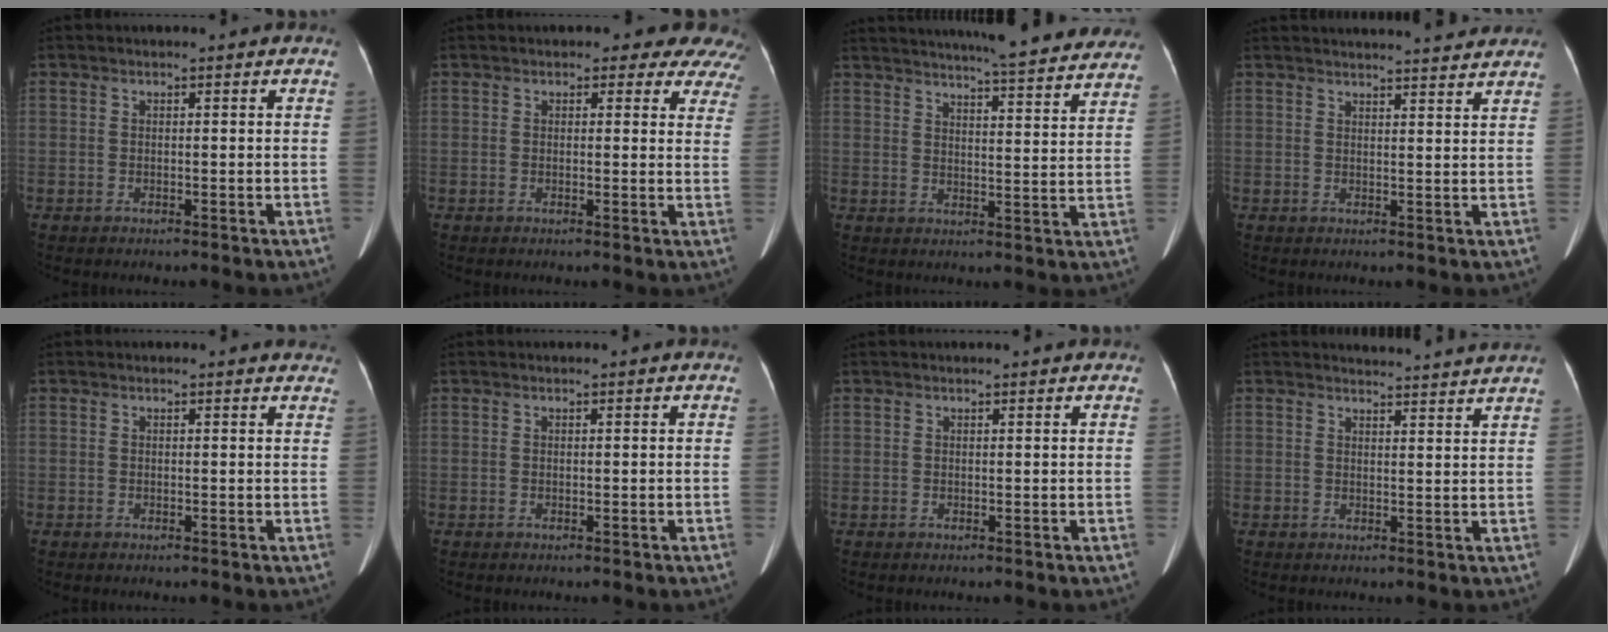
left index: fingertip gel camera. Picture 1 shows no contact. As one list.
[{"total": 10.2, "force": [9.2, 3.8, 1.8], "torque": [0.025, -0.024, 0.062]}, {"total": 24.4, "force": [22.2, 2.2, 9.9], "torque": [-0.145, -0.033, 0.269]}, {"total": 12.5, "force": [11.9, 0.8, 3.6], "torque": [-0.041, 0.011, 0.137]}, {"total": 3.0, "force": [2.7, 1.3, 0.1], "torque": [0.005, -0.003, 0.006]}, {"total": 0.0}, {"total": 1.6, "force": [1.5, 0.1, 0.6], "torque": [-0.010, 0.010, 0.017]}, {"total": 8.1, "force": [8.0, -0.6, 1.1], "torque": [-0.014, -0.002, 0.083]}]